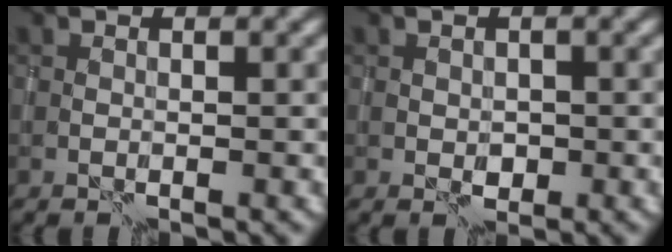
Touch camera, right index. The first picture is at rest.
{"total": 1.3, "force": [-0.3, 1.1, 0.6], "torque": [-0.010, -0.003, 0.000]}